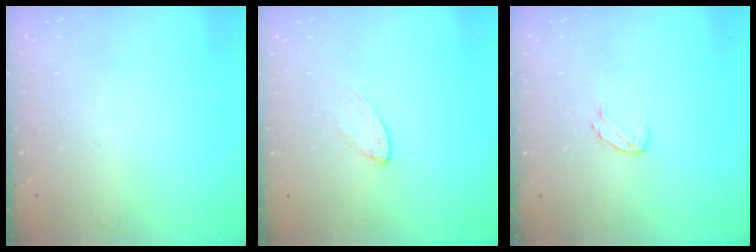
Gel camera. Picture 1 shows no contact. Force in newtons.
{"total": 4.1, "press": 4.1, "slide": 0.4}
{"total": 4.4, "press": 4.4, "slide": 0.4}